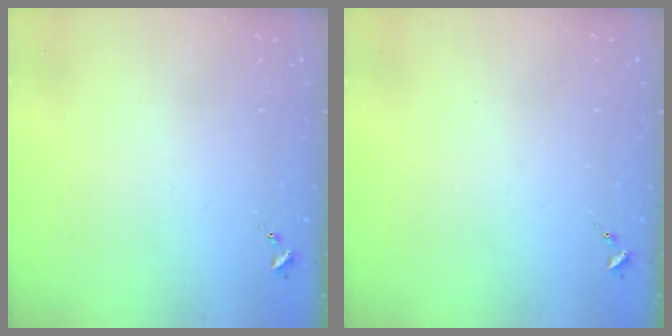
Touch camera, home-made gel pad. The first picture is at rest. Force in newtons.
{"total": 0.0}